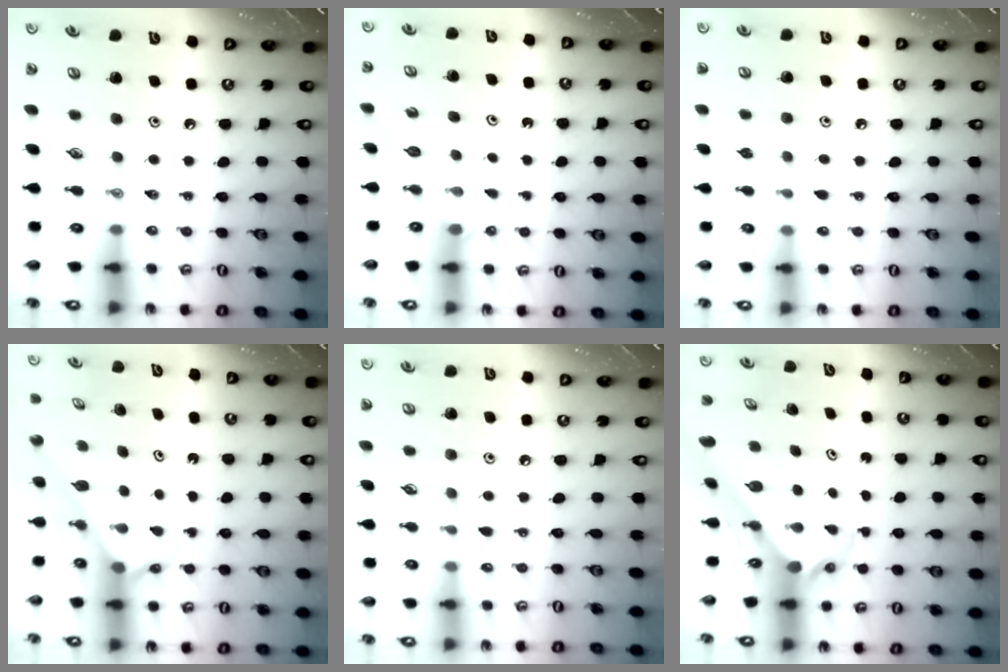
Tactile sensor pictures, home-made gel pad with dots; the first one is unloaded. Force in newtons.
{"total": 4.2, "press": 4.2, "slide": 0.4}
{"total": 3.6, "press": 3.6, "slide": 0.4}
{"total": 2.6, "press": 2.6, "slide": 0.2}
{"total": 4.1, "press": 4.0, "slide": 0.5}
{"total": 2.2, "press": 2.2, "slide": 0.2}